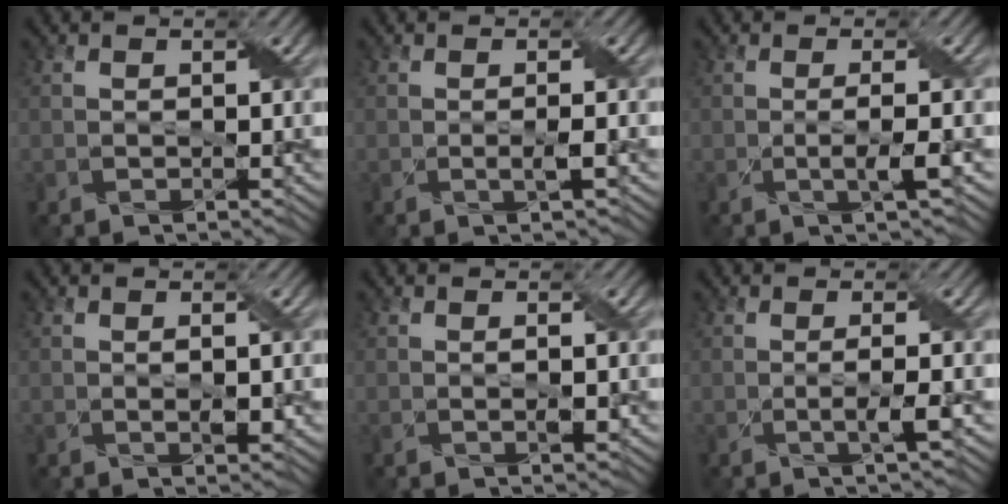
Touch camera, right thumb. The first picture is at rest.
{"total": 1.4, "force": [-0.2, 0.0, 1.4], "torque": [-0.030, 0.002, -0.005]}
{"total": 2.6, "force": [-0.4, 0.2, 2.5], "torque": [-0.047, 0.004, -0.012]}
{"total": 1.3, "force": [0.0, 0.5, 1.2], "torque": [-0.023, -0.001, 0.003]}
{"total": 1.0, "force": [0.0, 0.2, 1.0], "torque": [-0.018, 0.000, 0.001]}
{"total": 2.2, "force": [-0.3, 0.1, 2.2], "torque": [-0.043, 0.003, -0.010]}